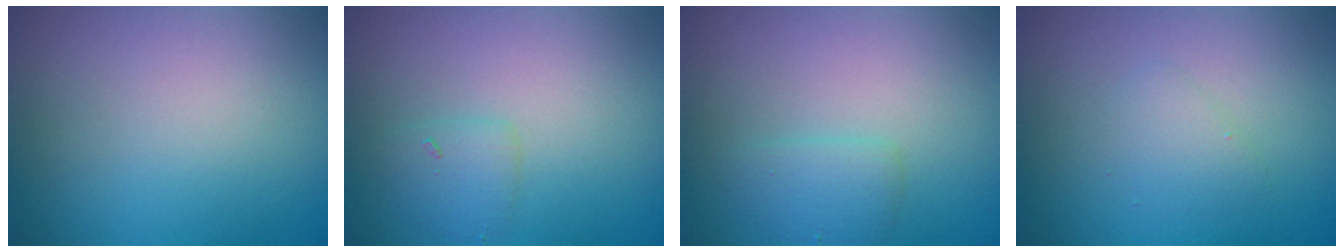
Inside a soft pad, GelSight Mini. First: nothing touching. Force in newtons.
{"total": 1.5, "press": 1.5, "slide": 0.1}
{"total": 1.7, "press": 1.7, "slide": 0.1}
{"total": 1.3, "press": 1.3, "slide": 0.1}